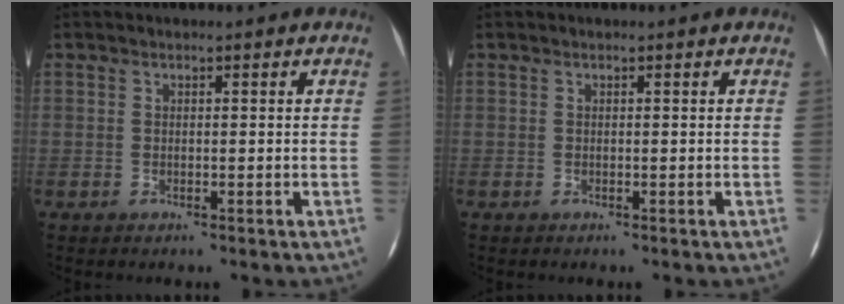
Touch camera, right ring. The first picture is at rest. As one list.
[{"total": 0.0}]